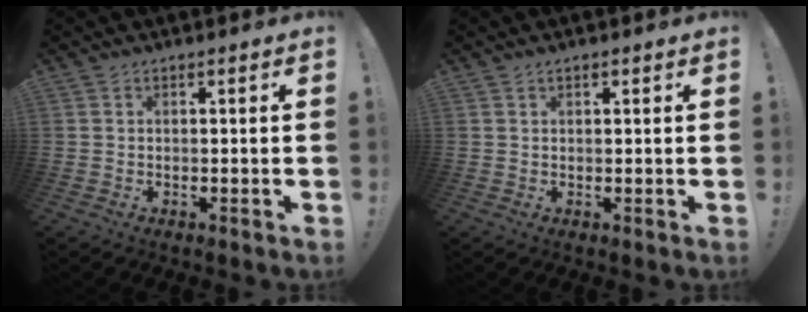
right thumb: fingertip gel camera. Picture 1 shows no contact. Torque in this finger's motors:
{"motor_torque": [-0.21, -0.42, -0.18, 0.06, 0.04]}